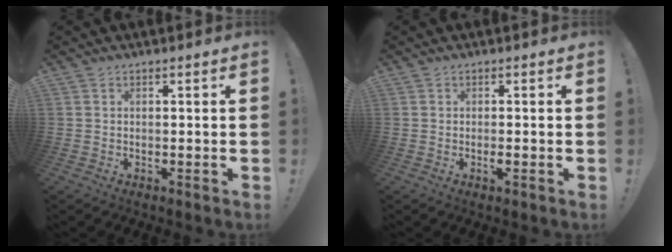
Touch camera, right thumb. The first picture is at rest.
{"total": 0.8, "force": [-0.5, 0.1, 0.6], "torque": [-0.014, 0.001, -0.008]}